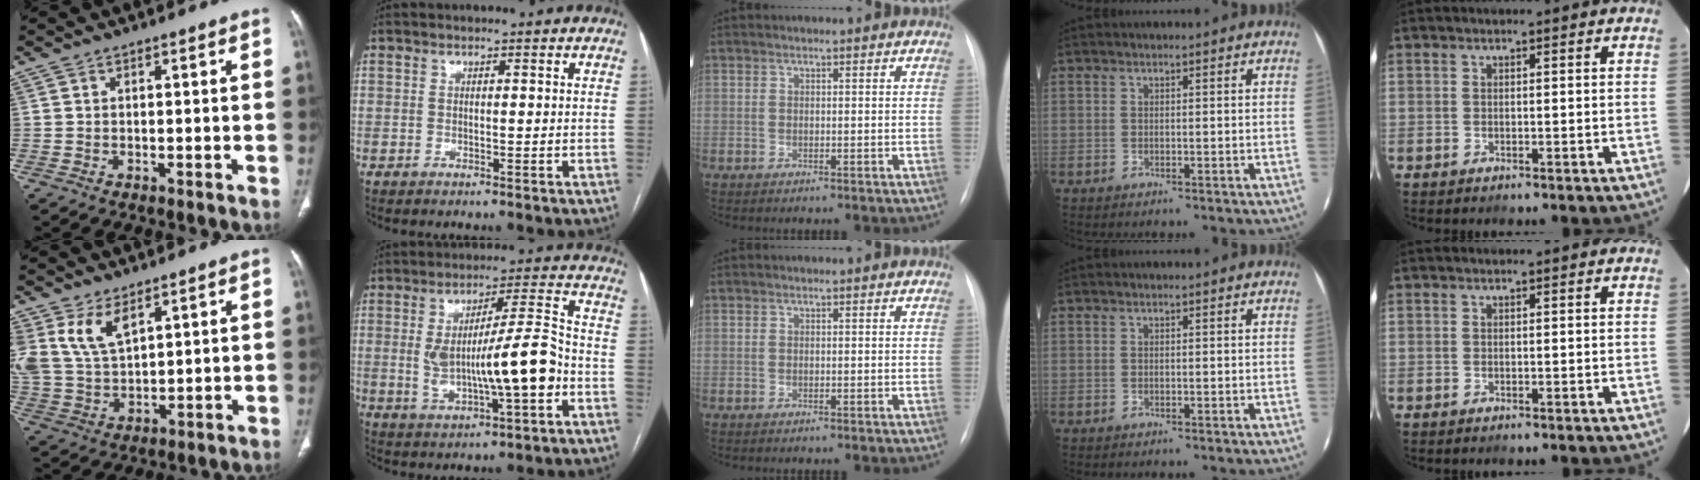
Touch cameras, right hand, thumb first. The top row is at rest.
{"thumb": {"total": 9.5, "force": [5.1, 5.1, 6.3], "torque": [-0.122, -0.013, 0.115]}, "index": {"total": 13.6, "force": [-2.0, 2.3, 13.2], "torque": [-0.234, 0.014, -0.025]}}